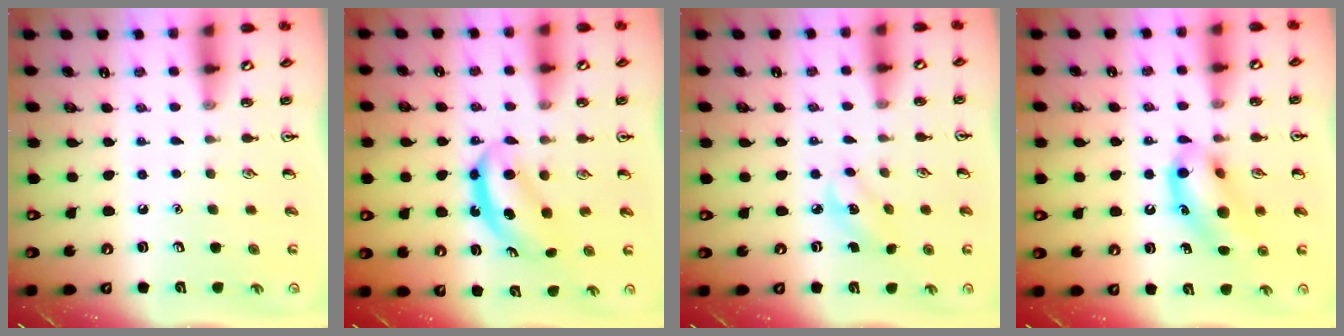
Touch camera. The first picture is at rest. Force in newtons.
{"total": 5.9, "press": 5.8, "slide": 0.8}
{"total": 2.8, "press": 2.7, "slide": 0.9}
{"total": 13.5, "press": 13.2, "slide": 2.9}